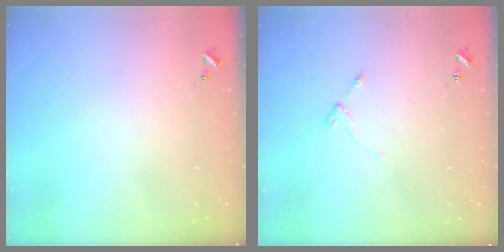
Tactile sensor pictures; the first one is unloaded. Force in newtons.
{"total": 4.0, "press": 3.9, "slide": 0.5}